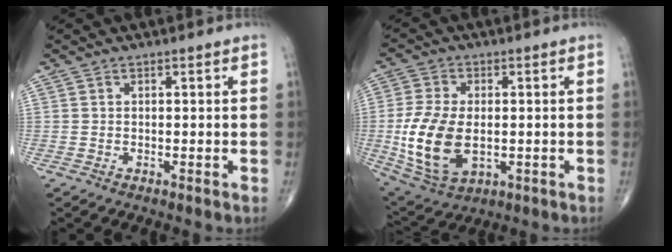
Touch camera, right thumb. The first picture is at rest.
{"total": 14.4, "force": [-1.6, 8.5, 11.5], "torque": [-0.234, -0.010, -0.015]}